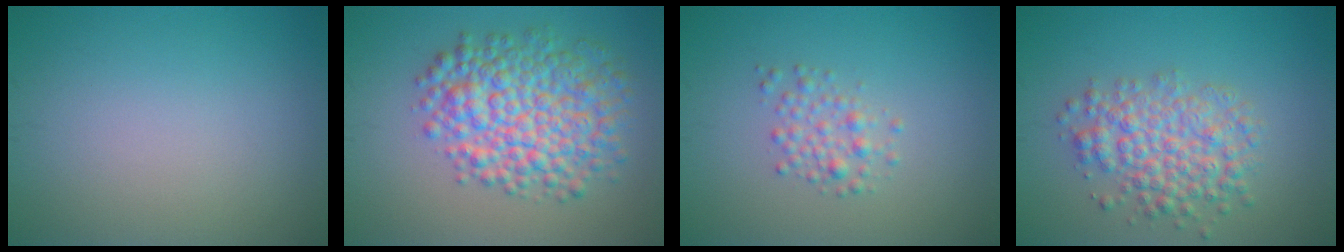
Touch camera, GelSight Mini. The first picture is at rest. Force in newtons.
{"total": 8.0, "press": 8.0, "slide": 0.2}
{"total": 1.9, "press": 1.9, "slide": 0.0}
{"total": 4.9, "press": 4.8, "slide": 0.2}